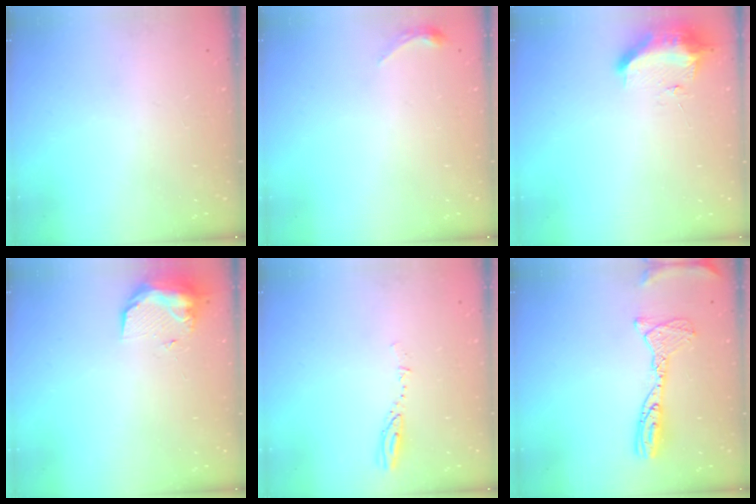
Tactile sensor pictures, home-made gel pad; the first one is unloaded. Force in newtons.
{"total": 3.4, "press": 3.3, "slide": 0.6}
{"total": 10.0, "press": 10.0, "slide": 0.4}
{"total": 9.7, "press": 9.6, "slide": 0.9}
{"total": 3.1, "press": 3.1, "slide": 0.4}
{"total": 13.7, "press": 13.7, "slide": 1.3}